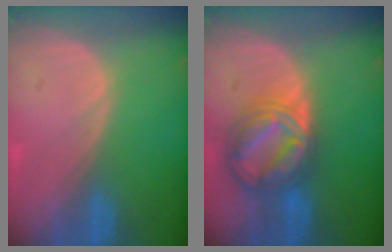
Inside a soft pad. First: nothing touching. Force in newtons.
{"total": 8.9, "press": 8.8, "slide": 0.7}